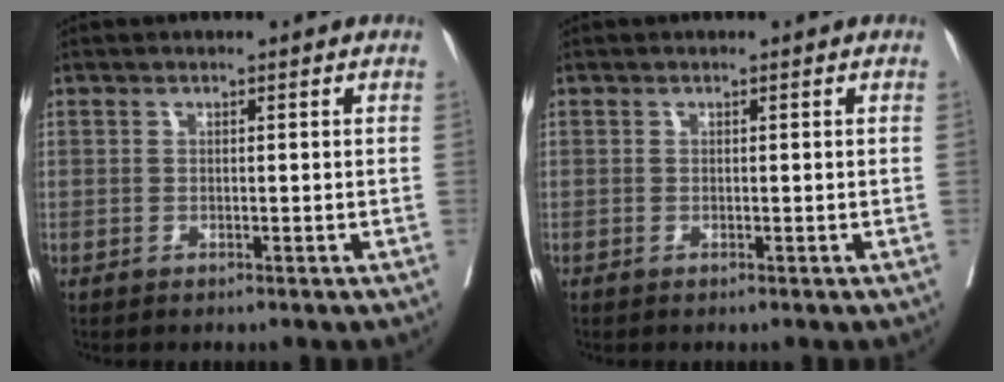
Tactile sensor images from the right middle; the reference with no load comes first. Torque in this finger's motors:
{"motor_torque": [-0.01, 0.00, 0.00, 0.00]}